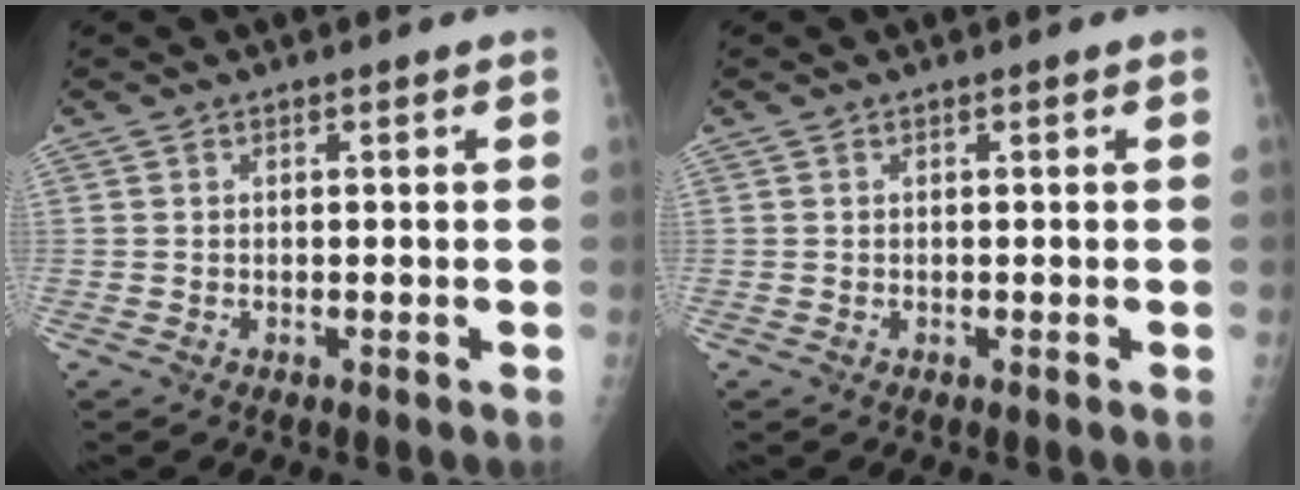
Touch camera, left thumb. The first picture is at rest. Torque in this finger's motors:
{"motor_torque": [0.00, 0.00, 0.00, 0.00, 0.00]}